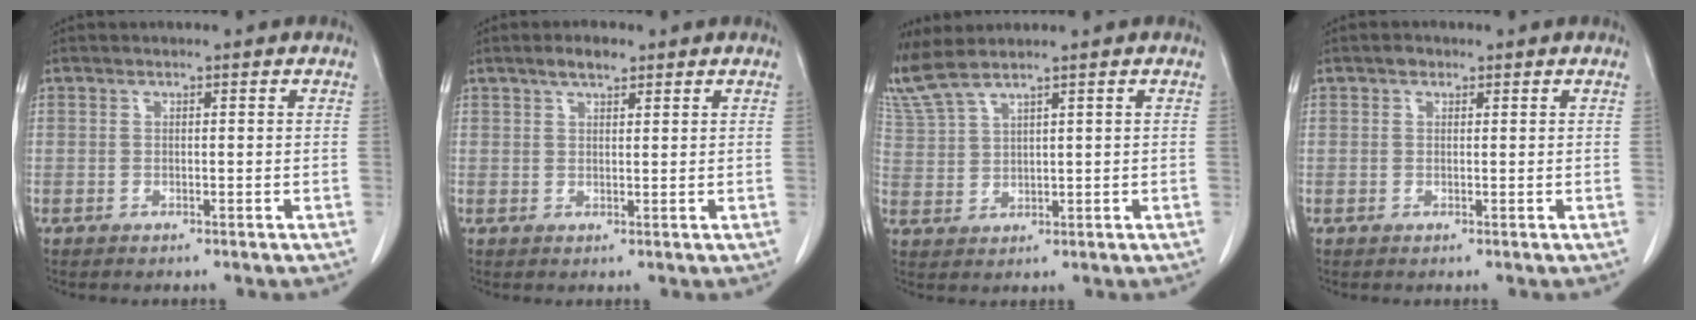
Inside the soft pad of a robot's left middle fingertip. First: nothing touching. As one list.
[{"total": 2.8, "force": [2.0, 1.0, 1.7], "torque": [-0.035, 0.006, 0.034]}, {"total": 5.1, "force": [4.6, -0.4, 2.1], "torque": [-0.065, 0.010, 0.110]}, {"total": 1.0, "force": [0.6, 0.7, 0.3], "torque": [-0.005, 0.002, 0.007]}]